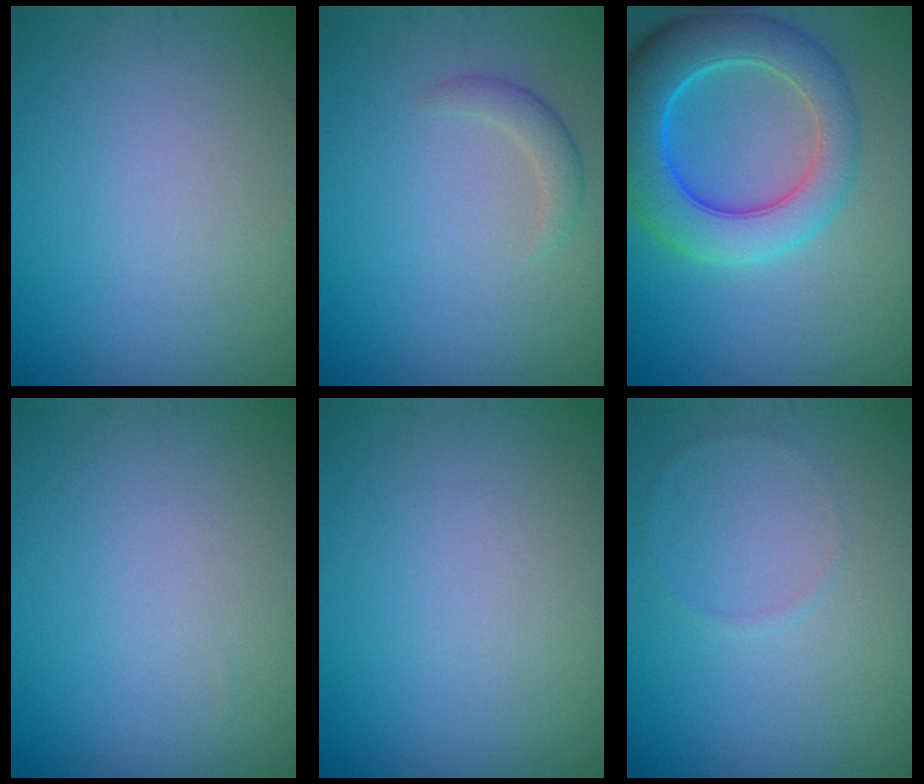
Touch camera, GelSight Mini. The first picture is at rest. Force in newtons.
{"total": 1.5, "press": 1.5, "slide": 0.1}
{"total": 8.4, "press": 8.3, "slide": 0.3}
{"total": 0.0}
{"total": 0.0}
{"total": 0.6, "press": 0.6, "slide": 0.1}